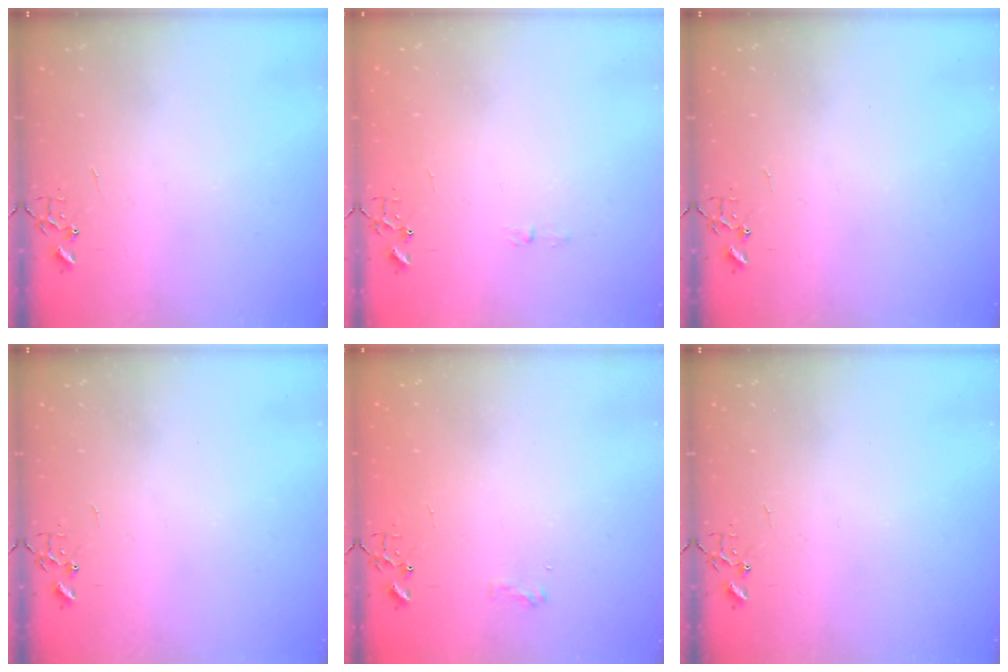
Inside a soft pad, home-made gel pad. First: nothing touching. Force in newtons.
{"total": 2.9, "press": 2.9, "slide": 0.4}
{"total": 0.0}
{"total": 0.0}
{"total": 7.1, "press": 7.1, "slide": 0.7}
{"total": 0.0}